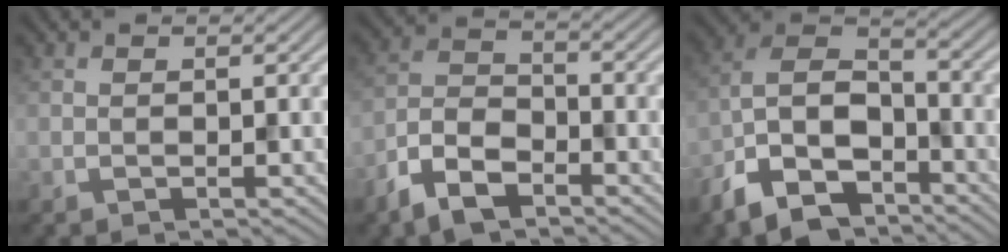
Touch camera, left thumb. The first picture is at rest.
{"total": 7.7, "force": [-5.2, 3.5, 4.4], "torque": [-0.089, -0.006, -0.119]}
{"total": 12.3, "force": [-7.7, 6.3, 7.2], "torque": [-0.158, -0.014, -0.158]}